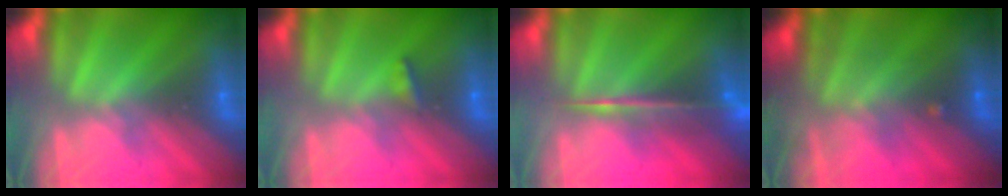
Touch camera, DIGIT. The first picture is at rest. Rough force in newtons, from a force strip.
{"total": 2.9}
{"total": 5.5}
{"total": 7.8}